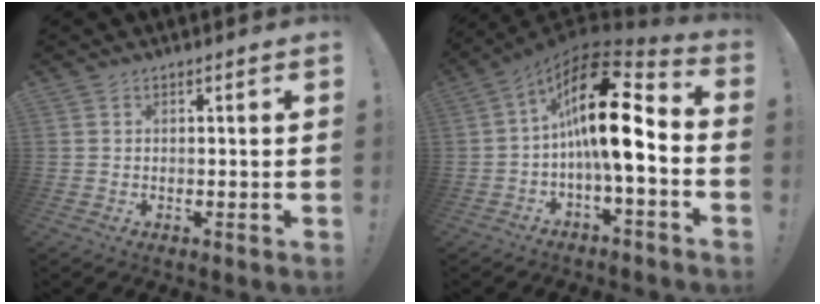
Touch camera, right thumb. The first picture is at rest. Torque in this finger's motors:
{"motor_torque": [2.55, 2.25, 2.29, -0.48, 0.40]}